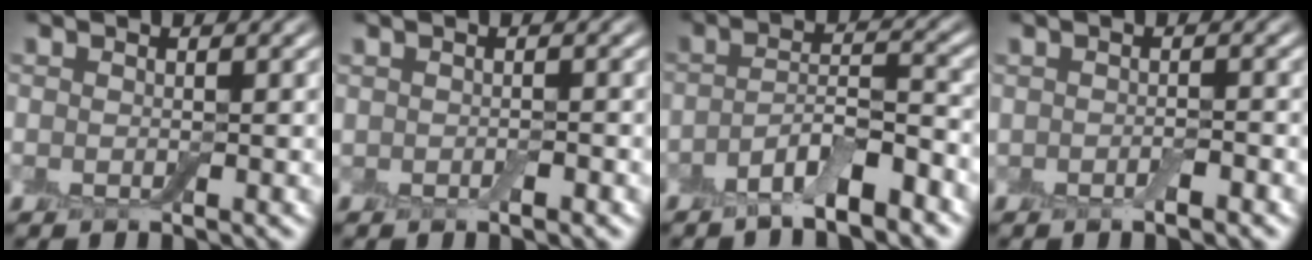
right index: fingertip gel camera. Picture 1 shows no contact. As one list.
[{"total": 0.9, "force": [-0.2, 0.4, 0.8], "torque": [-0.011, -0.002, -0.003]}, {"total": 4.5, "force": [-2.8, 1.2, 3.3], "torque": [-0.059, 0.003, -0.055]}, {"total": 1.2, "force": [-0.5, 0.4, 1.0], "torque": [-0.017, -0.004, -0.009]}]